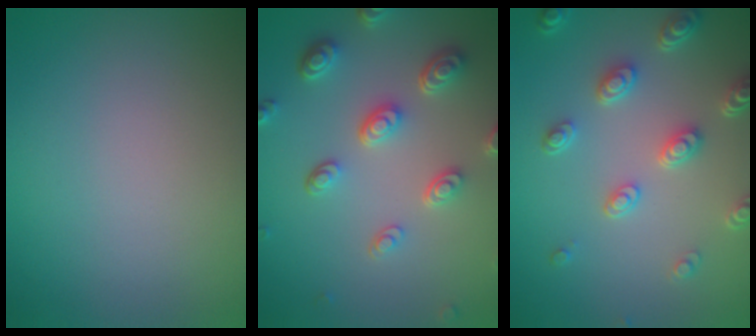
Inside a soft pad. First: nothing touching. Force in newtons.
{"total": 5.2, "press": 3.9, "slide": 3.4}
{"total": 4.6, "press": 3.6, "slide": 2.8}